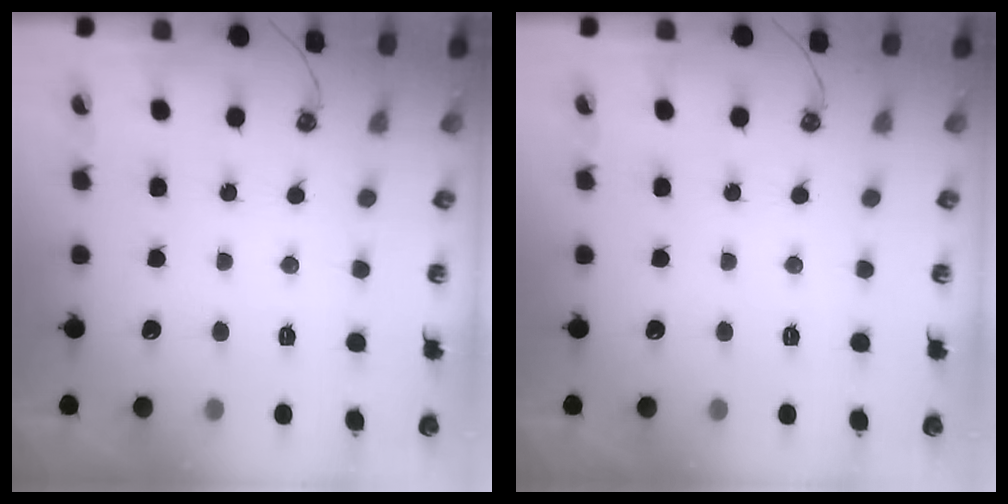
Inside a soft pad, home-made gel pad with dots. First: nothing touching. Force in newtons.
{"total": 0.0}